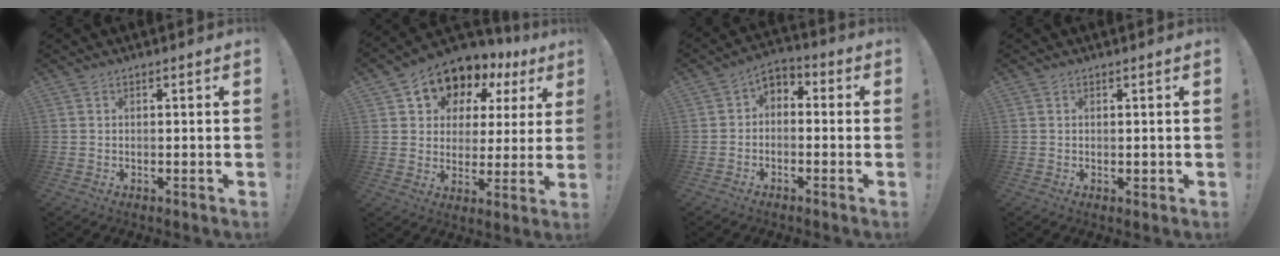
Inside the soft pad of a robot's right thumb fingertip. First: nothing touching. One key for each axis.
{"total": 10.0, "fx": 6.8, "fy": 6.8, "fz": 2.9, "tx": -0.041, "ty": -0.062, "tz": 0.125}
{"total": 4.5, "fx": -2.9, "fy": 3.0, "fz": 1.5, "tx": -0.028, "ty": 0.021, "tz": -0.053}
{"total": 0.9, "fx": 0.3, "fy": 0.7, "fz": 0.3, "tx": 0.001, "ty": -0.001, "tz": 0.004}